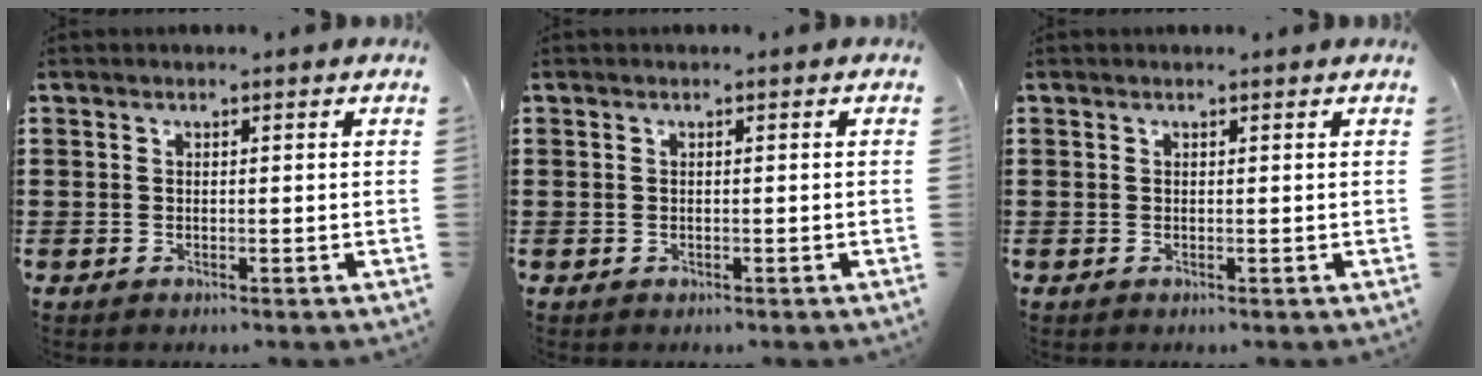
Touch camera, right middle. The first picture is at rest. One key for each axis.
{"total": 0.0}
{"total": 0.0}